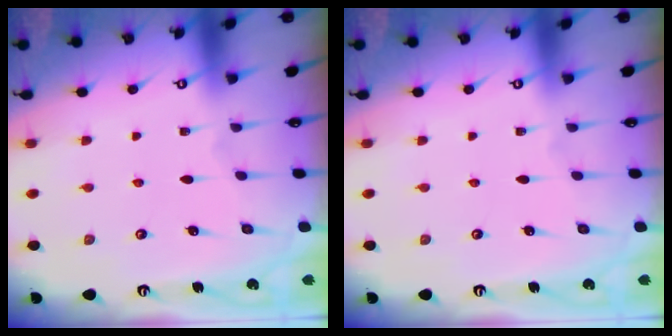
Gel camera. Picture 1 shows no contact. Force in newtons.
{"total": 0.0}